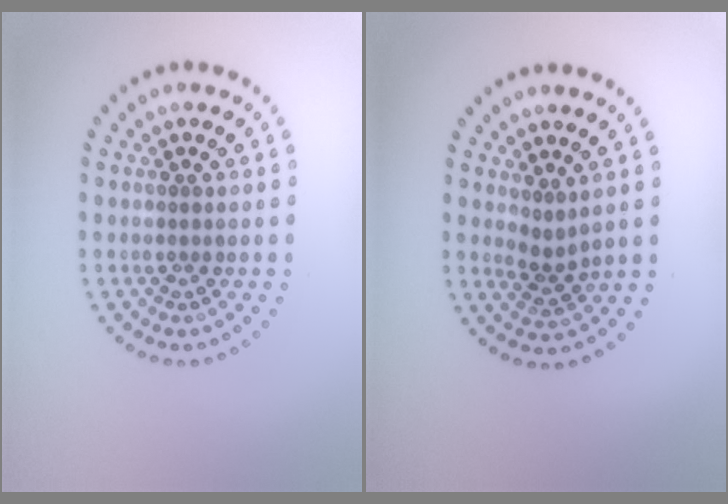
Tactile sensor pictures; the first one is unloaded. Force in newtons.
{"total": 1.7, "press": 1.2, "slide": 1.3}